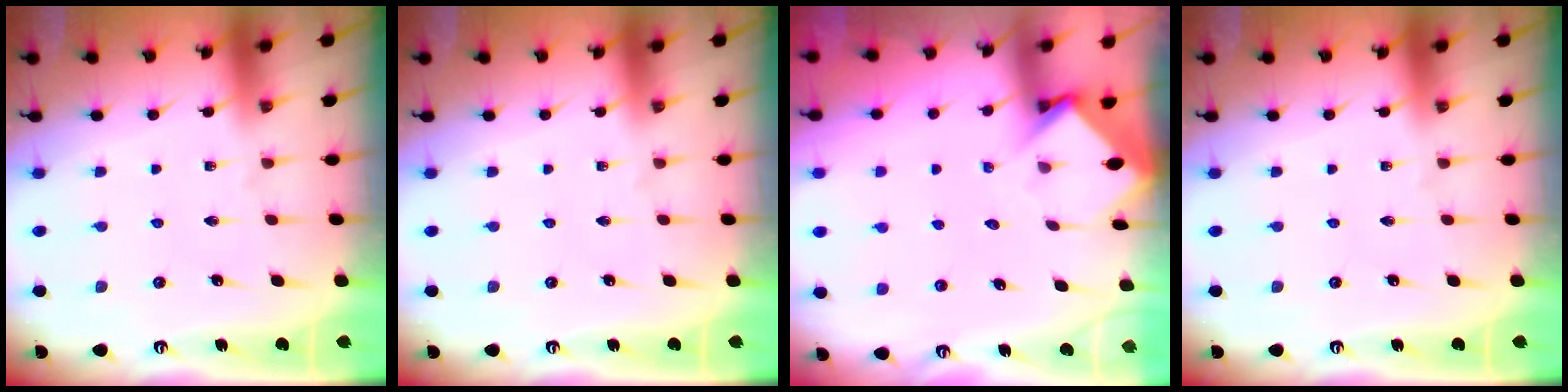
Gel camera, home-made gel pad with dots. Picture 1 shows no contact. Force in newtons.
{"total": 0.0}
{"total": 3.4, "press": 3.4, "slide": 0.3}
{"total": 0.0}